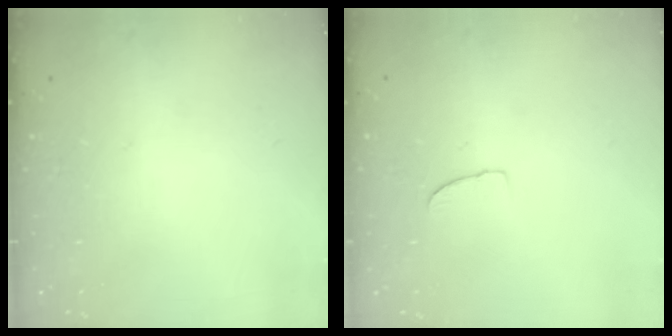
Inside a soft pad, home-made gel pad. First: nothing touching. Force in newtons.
{"total": 4.2, "press": 4.2, "slide": 0.4}